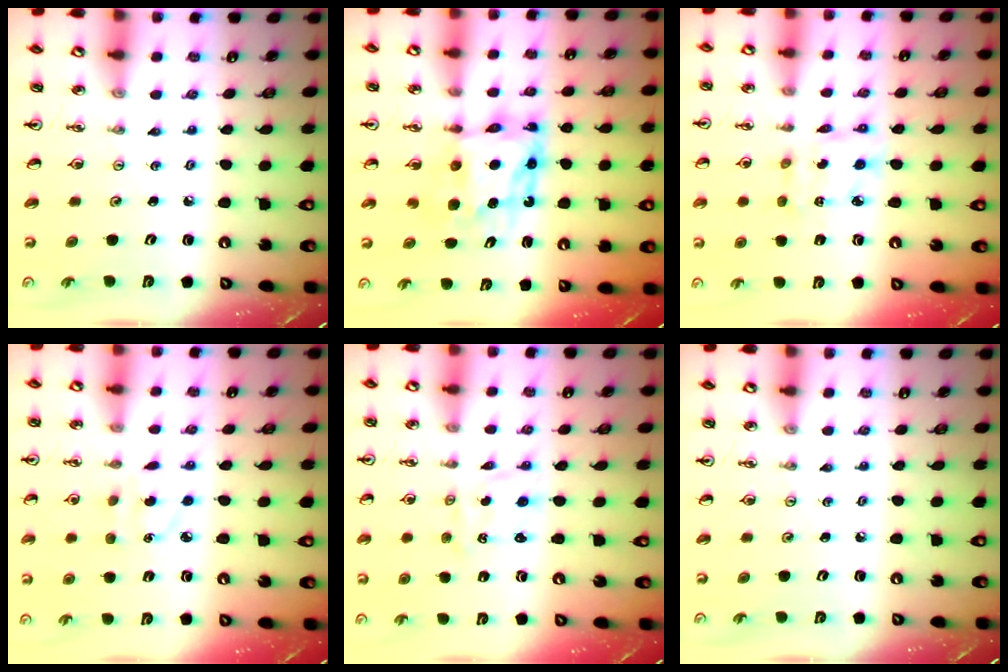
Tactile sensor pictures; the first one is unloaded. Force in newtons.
{"total": 7.3, "press": 7.2, "slide": 1.2}
{"total": 4.2, "press": 4.2, "slide": 0.3}
{"total": 3.9, "press": 3.9, "slide": 0.5}
{"total": 0.0}
{"total": 0.0}